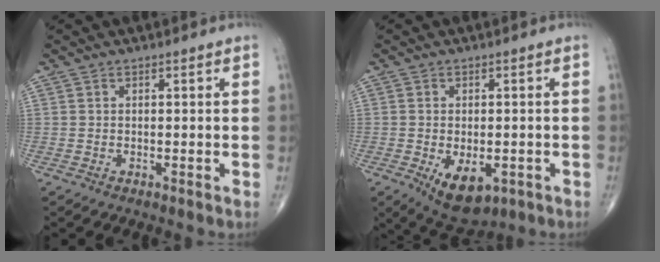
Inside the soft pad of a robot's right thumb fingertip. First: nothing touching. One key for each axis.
{"total": 8.5, "fx": -2.9, "fy": 4.7, "fz": 6.4, "tx": -0.085, "ty": -0.002, "tz": -0.033}